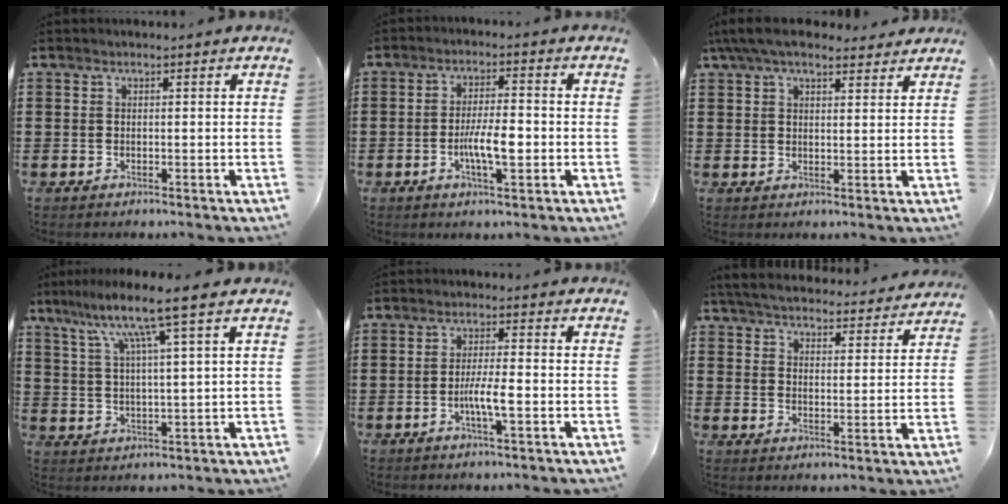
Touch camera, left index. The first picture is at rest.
{"total": 6.1, "force": [-1.4, 1.7, 5.7], "torque": [-0.109, 0.002, -0.029]}
{"total": 6.1, "force": [4.9, 1.8, 3.1], "torque": [-0.073, -0.002, 0.092]}
{"total": 8.7, "force": [5.4, -0.2, 6.8], "torque": [-0.149, -0.011, 0.087]}
{"total": 4.3, "force": [-1.4, 0.7, 4.1], "torque": [-0.084, -0.003, -0.030]}
{"total": 5.0, "force": [5.0, 0.2, 0.8], "torque": [-0.041, -0.032, 0.084]}